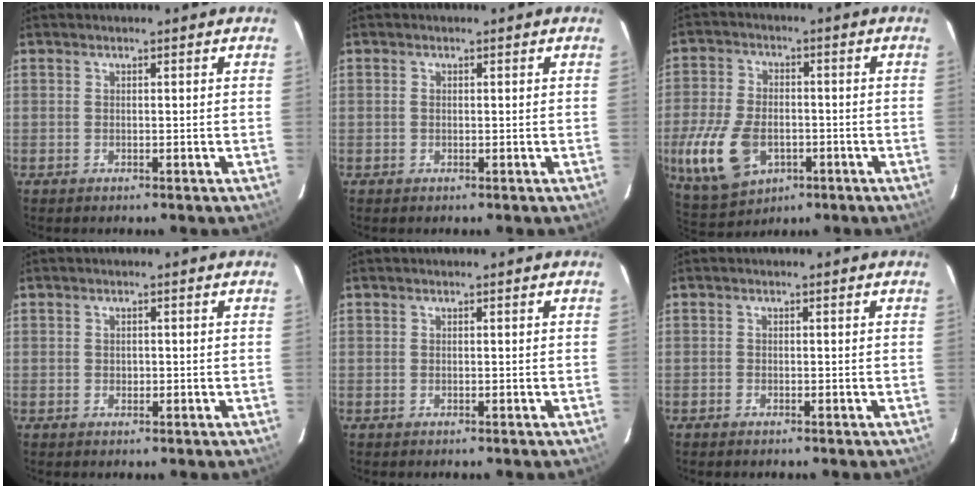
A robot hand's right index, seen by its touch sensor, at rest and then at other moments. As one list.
[{"total": 0.5, "force": [0.1, 0.4, 0.3], "torque": [-0.005, 0.001, 0.000]}, {"total": 15.3, "force": [-4.7, 9.8, 10.8], "torque": [-0.256, -0.014, -0.071]}, {"total": 0.8, "force": [-0.1, 0.8, 0.2], "torque": [-0.001, 0.000, -0.001]}, {"total": 0.0}, {"total": 0.7, "force": [-0.6, 0.3, 0.0], "torque": [-0.003, -0.001, -0.013]}]